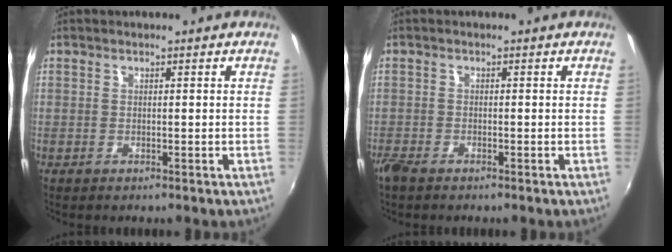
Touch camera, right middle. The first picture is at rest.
{"total": 2.5, "force": [-2.1, 0.7, 1.2], "torque": [-0.030, -0.009, -0.043]}